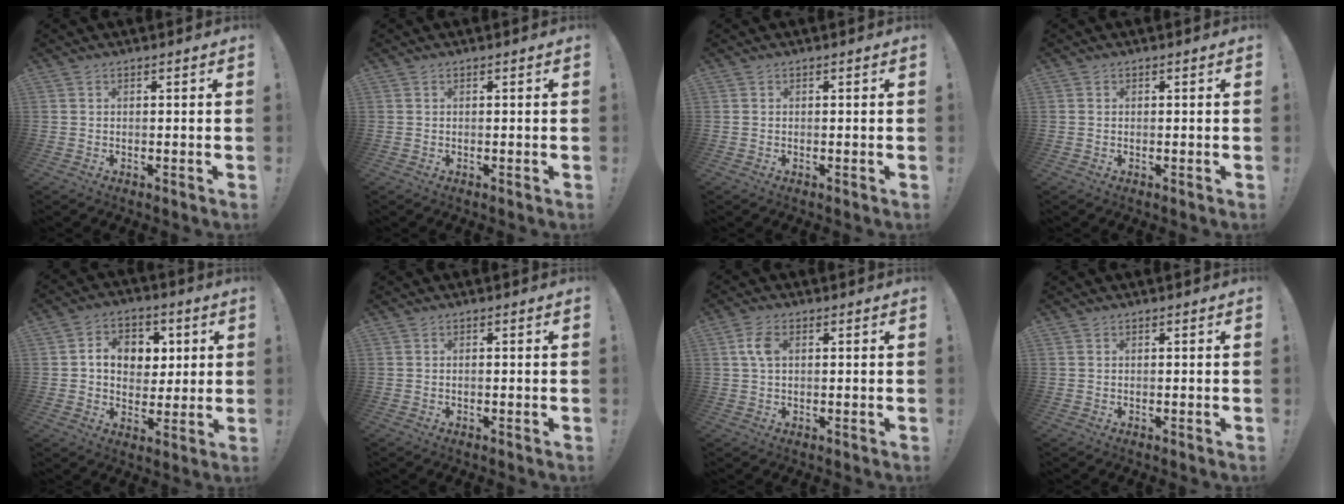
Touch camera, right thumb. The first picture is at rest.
{"total": 0.0}
{"total": 0.0}
{"total": 0.0}
{"total": 10.5, "force": [2.9, 8.7, 5.2], "torque": [-0.079, -0.004, 0.059]}
{"total": 0.0}
{"total": 4.9, "force": [1.0, 2.7, 3.9], "torque": [-0.070, 0.007, 0.018]}
{"total": 0.0}